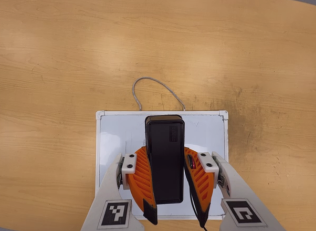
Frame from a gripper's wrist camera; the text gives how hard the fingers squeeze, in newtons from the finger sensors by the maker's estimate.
{"total": 6.9, "left": 5.9, "right": 7.8}